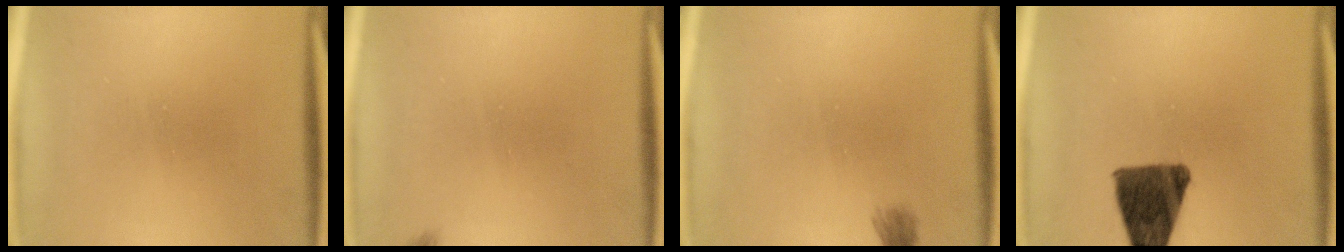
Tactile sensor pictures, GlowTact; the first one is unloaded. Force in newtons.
{"total": 0.9}
{"total": 1.9}
{"total": 11.6}